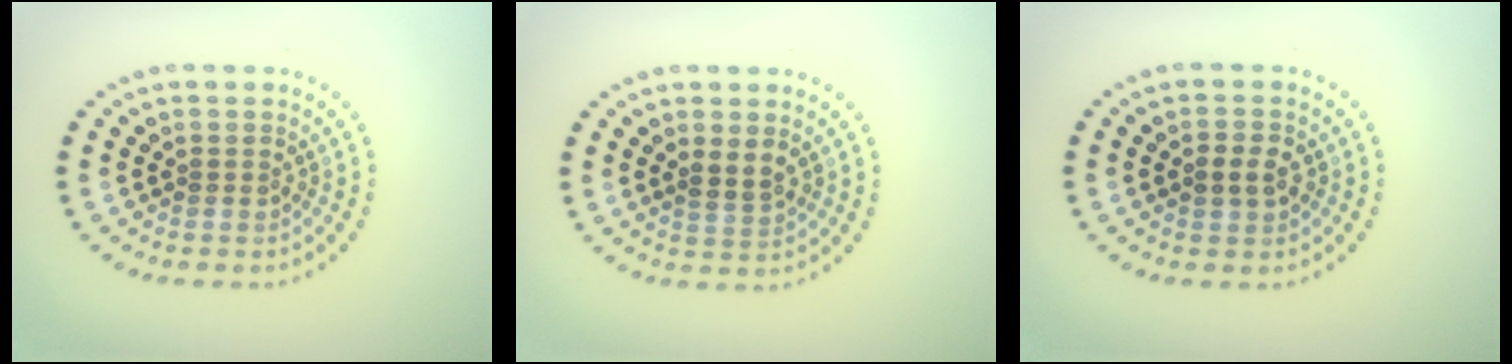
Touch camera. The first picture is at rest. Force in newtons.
{"total": 1.9, "press": 1.7, "slide": 0.7}
{"total": 2.2, "press": 2.2, "slide": 0.2}